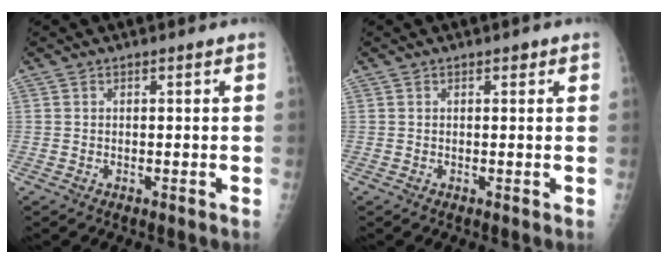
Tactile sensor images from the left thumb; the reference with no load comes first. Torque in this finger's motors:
{"motor_torque": [0.15, 0.04, 0.09, 0.03, 0.01]}